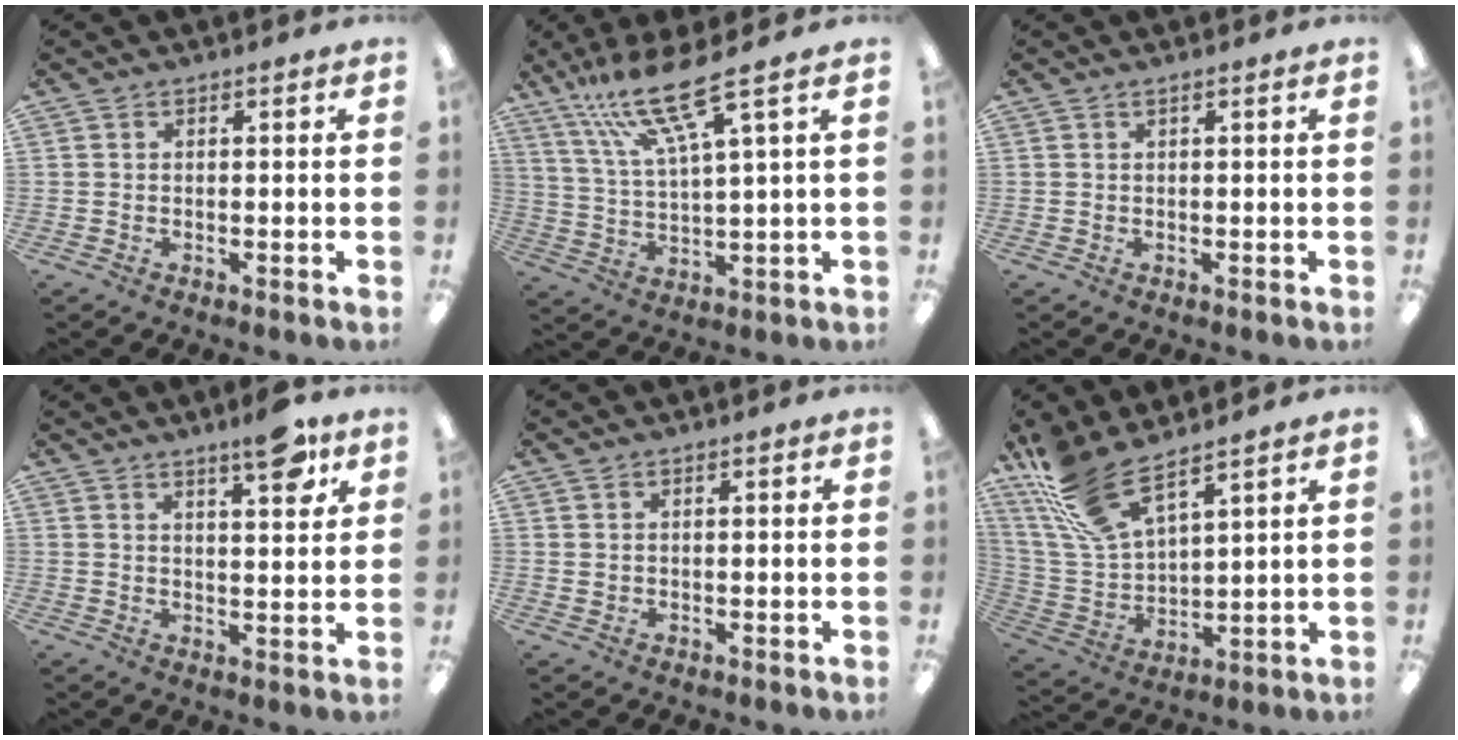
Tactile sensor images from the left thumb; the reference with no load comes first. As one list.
[{"total": 14.5, "force": [9.8, 2.1, 10.4], "torque": [-0.222, -0.044, 0.168]}, {"total": 0.7, "force": [0.4, 0.0, 0.6], "torque": [-0.011, -0.001, 0.007]}, {"total": 9.2, "force": [6.1, 2.7, 6.4], "torque": [-0.082, -0.032, 0.096]}, {"total": 1.1, "force": [0.6, 0.9, 0.3], "torque": [-0.007, 0.005, 0.010]}, {"total": 14.6, "force": [11.0, 4.7, 8.4], "torque": [-0.204, -0.052, 0.201]}]